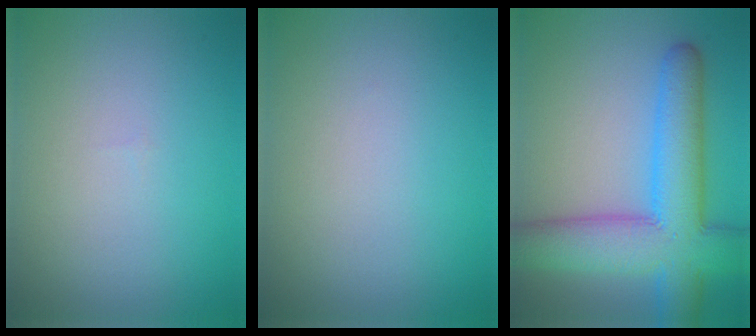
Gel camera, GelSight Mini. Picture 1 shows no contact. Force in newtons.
{"total": 0.0}
{"total": 9.9, "press": 9.9, "slide": 0.4}